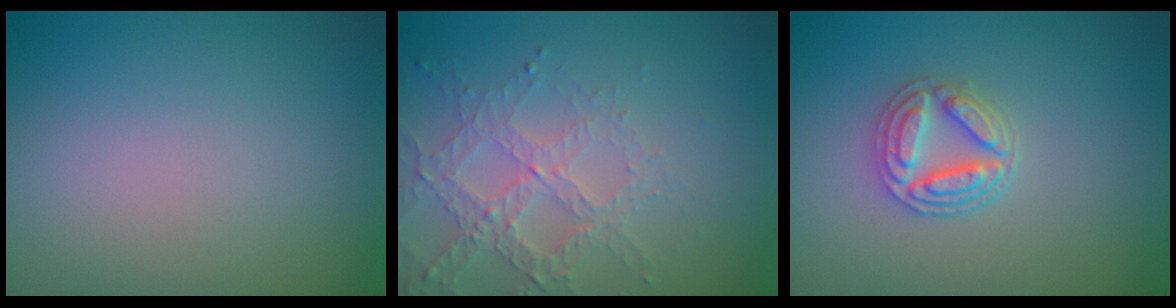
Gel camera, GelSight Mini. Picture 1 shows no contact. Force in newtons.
{"total": 3.2, "press": 3.0, "slide": 1.2}
{"total": 3.2, "press": 2.9, "slide": 1.3}